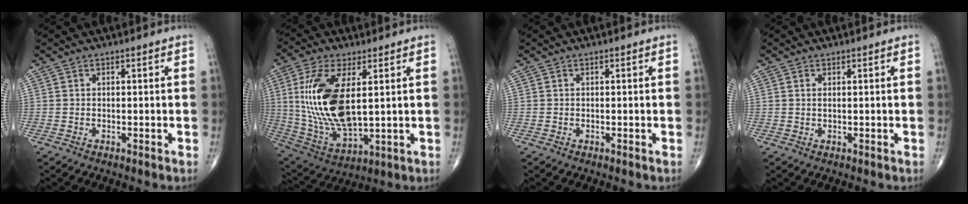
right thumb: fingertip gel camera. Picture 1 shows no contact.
{"total": 18.2, "force": [3.1, 8.2, 16.0], "torque": [-0.330, -0.021, 0.073]}
{"total": 0.0}
{"total": 0.8, "force": [0.3, 0.2, 0.7], "torque": [-0.019, 0.002, 0.007]}